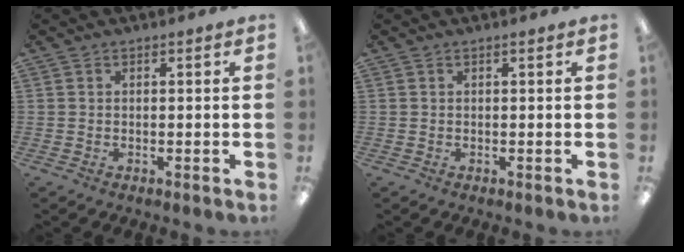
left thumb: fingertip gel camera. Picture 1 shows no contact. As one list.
[{"total": 0.0}]